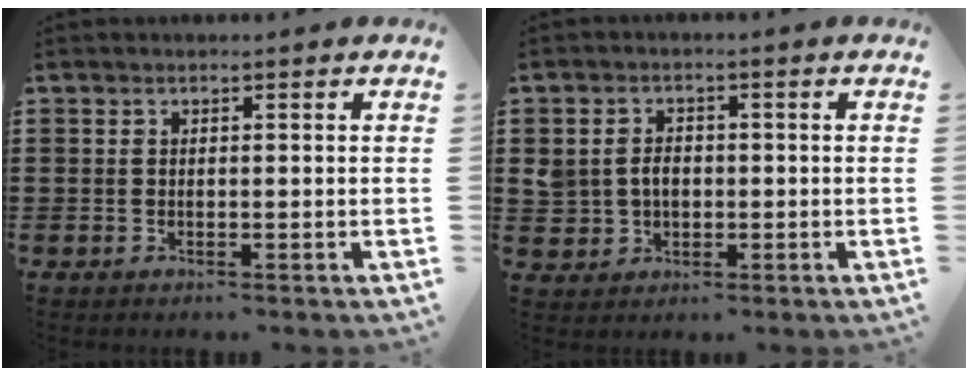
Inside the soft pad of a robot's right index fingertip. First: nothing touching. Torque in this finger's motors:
{"motor_torque": [0.12, 0.11, 0.11, 0.05]}